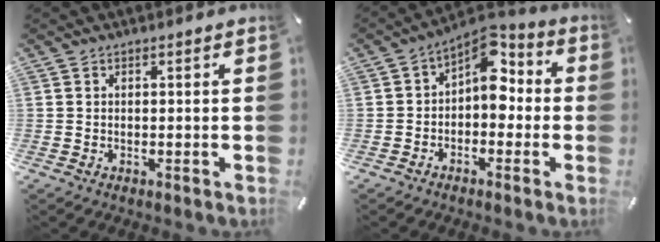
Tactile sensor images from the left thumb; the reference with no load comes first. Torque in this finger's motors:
{"motor_torque": [0.26, 0.74, 0.67, -0.44, 0.28]}